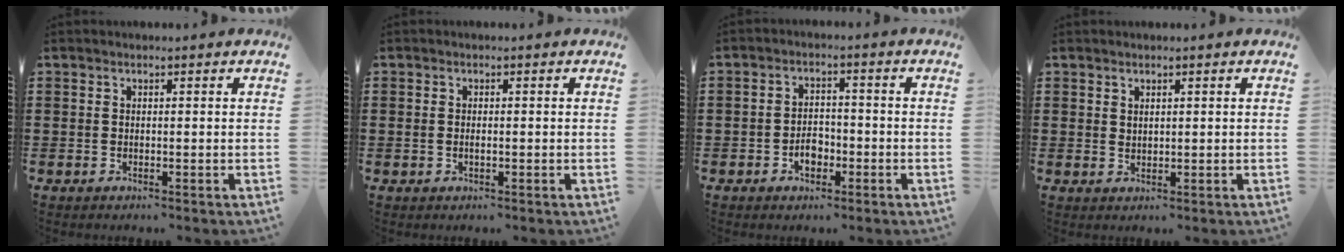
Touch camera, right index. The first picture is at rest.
{"total": 0.8, "force": [-0.2, 0.3, 0.7], "torque": [-0.014, -0.002, -0.003]}
{"total": 3.5, "force": [-1.5, 2.3, 2.1], "torque": [-0.033, 0.002, -0.030]}
{"total": 1.1, "force": [1.0, 0.6, 0.2], "torque": [-0.005, 0.003, 0.019]}